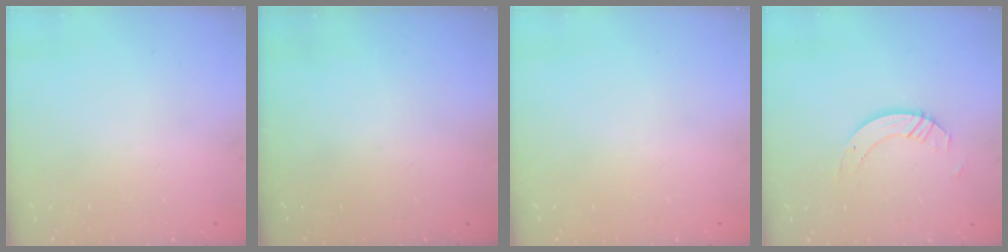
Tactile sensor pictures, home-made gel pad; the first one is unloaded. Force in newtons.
{"total": 0.0}
{"total": 0.0}
{"total": 4.3, "press": 4.2, "slide": 0.3}